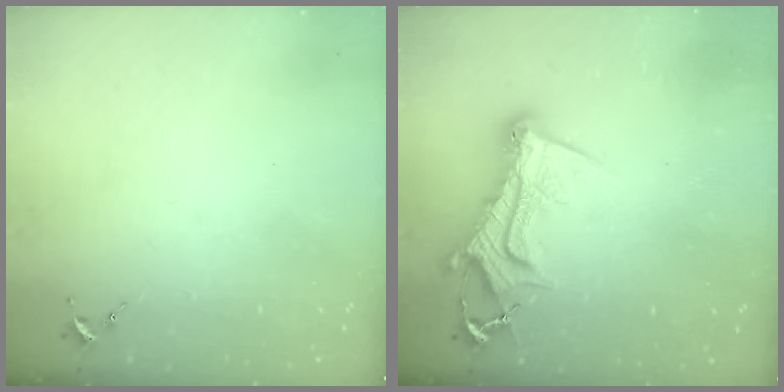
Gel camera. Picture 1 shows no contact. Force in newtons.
{"total": 14.1, "press": 14.1, "slide": 1.5}